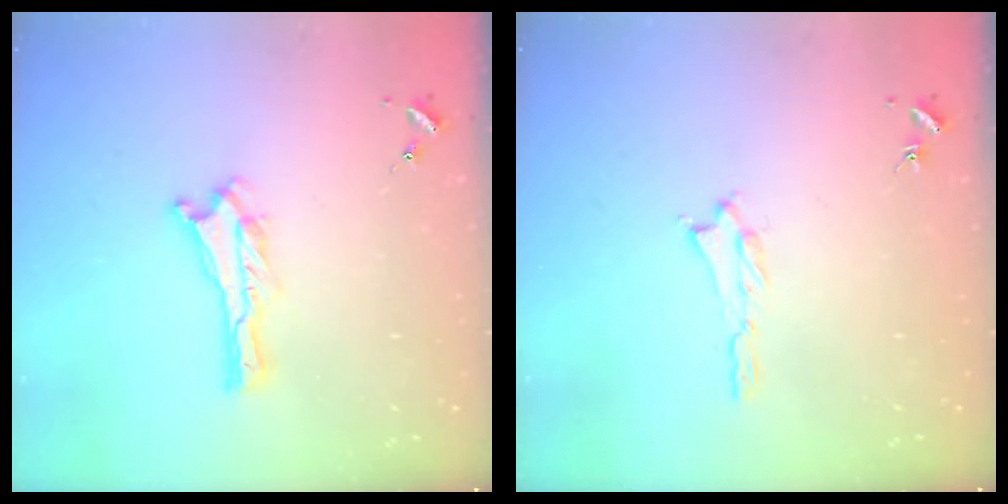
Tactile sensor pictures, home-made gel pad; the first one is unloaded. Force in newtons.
{"total": 1.2, "press": 1.2, "slide": 0.3}